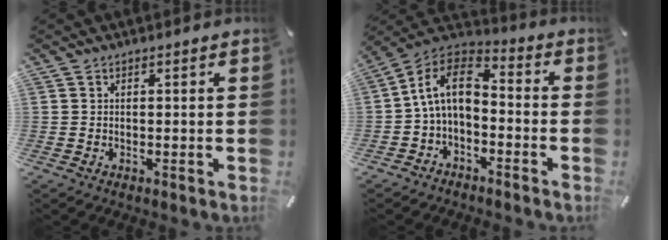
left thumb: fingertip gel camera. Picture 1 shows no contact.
{"total": 11.2, "force": [-1.0, 7.1, 8.6], "torque": [-0.185, 0.011, -0.024]}